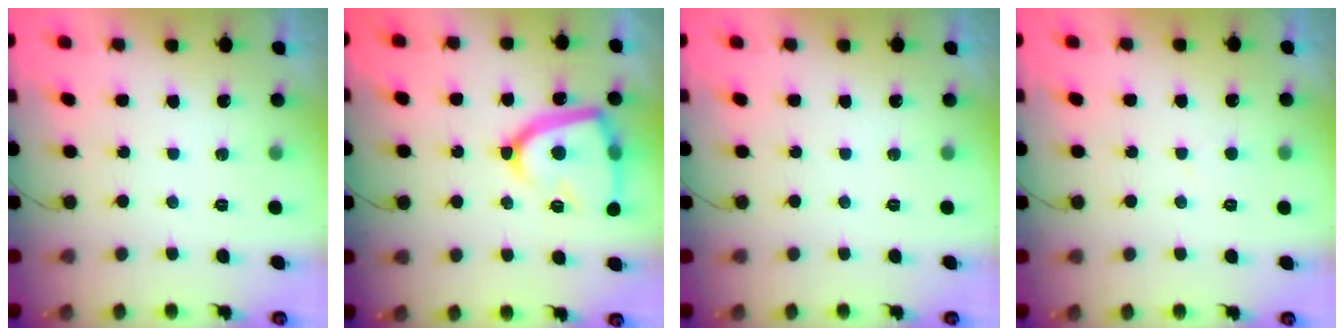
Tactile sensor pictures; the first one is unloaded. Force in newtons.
{"total": 16.4, "press": 16.4, "slide": 1.4}
{"total": 0.0}
{"total": 2.8, "press": 2.8, "slide": 0.3}